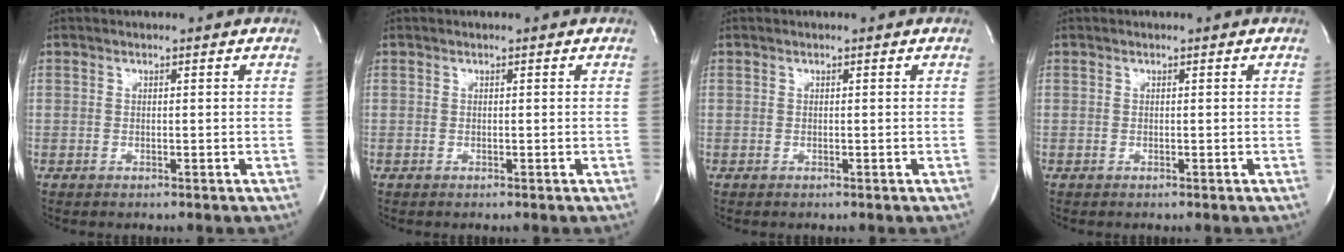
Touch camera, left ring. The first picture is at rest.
{"total": 0.0}
{"total": 0.0}
{"total": 0.0}